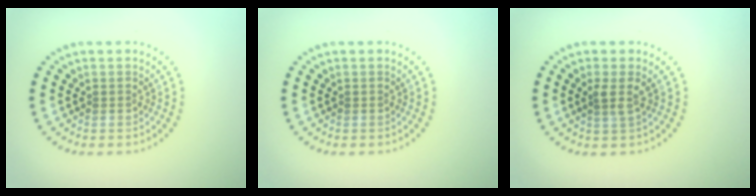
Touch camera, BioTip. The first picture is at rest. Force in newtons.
{"total": 0.0}
{"total": 1.6, "press": 1.4, "slide": 0.9}